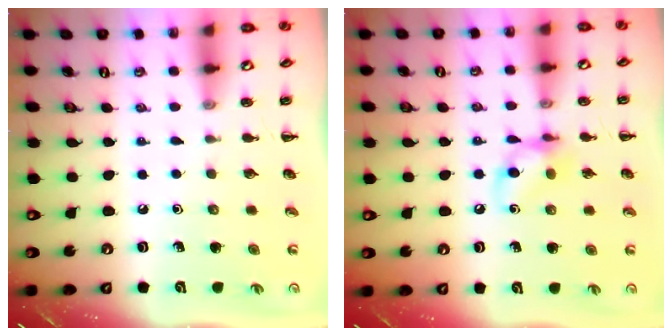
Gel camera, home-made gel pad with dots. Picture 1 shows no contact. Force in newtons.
{"total": 9.7, "press": 9.6, "slide": 1.3}